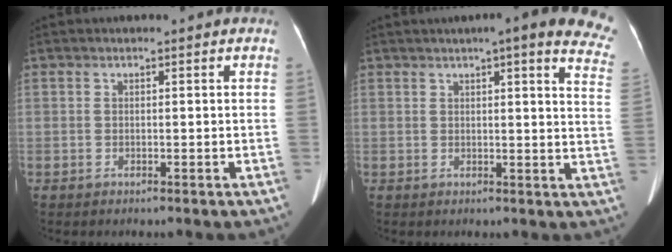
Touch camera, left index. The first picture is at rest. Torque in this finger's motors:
{"motor_torque": [0.87, -1.02, 0.28, 0.05]}